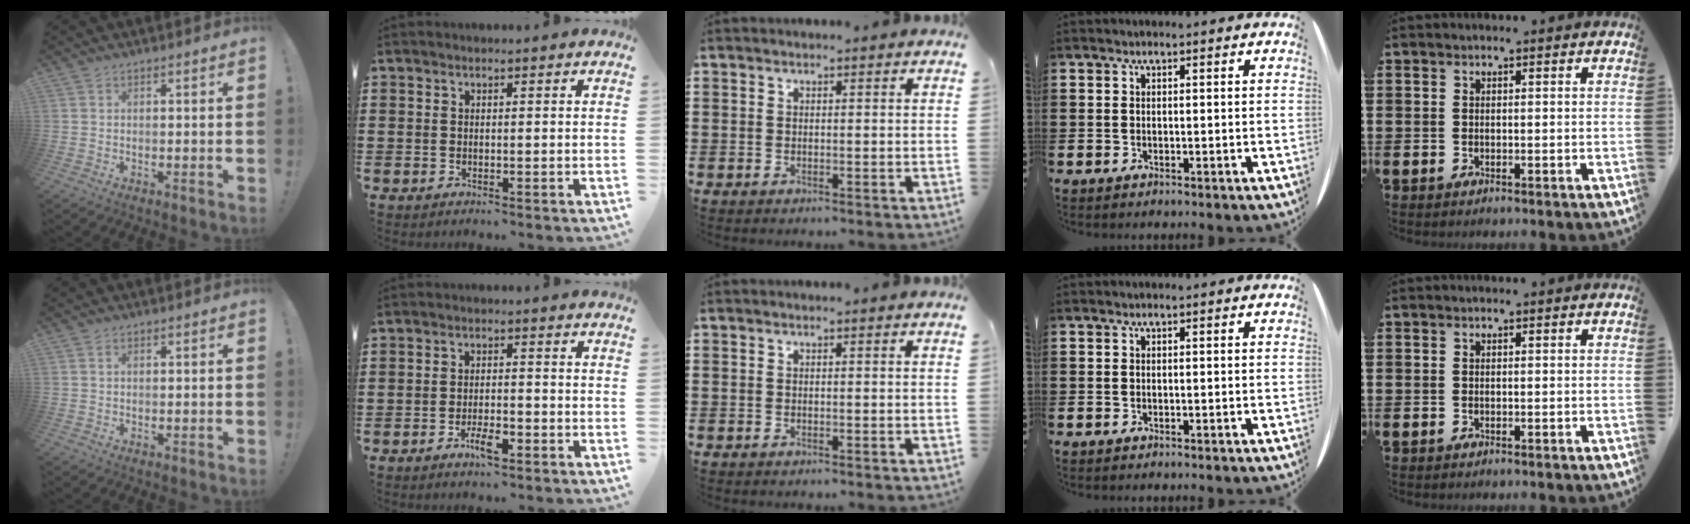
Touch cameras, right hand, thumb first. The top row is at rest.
{"thumb": {"total": 0.6, "force": [0.1, 0.5, 0.3], "torque": [-0.007, 0.003, 0.002]}, "index": {"total": 3.8, "force": [-2.2, 1.0, 2.9], "torque": [-0.061, -0.002, -0.045]}}